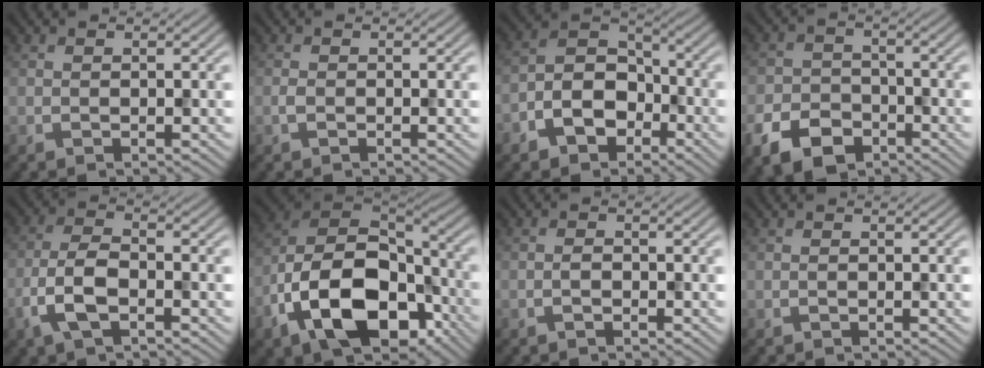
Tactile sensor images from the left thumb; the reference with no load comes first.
{"total": 0.8, "force": [-0.4, 0.4, 0.6], "torque": [-0.016, 0.003, -0.008]}
{"total": 8.6, "force": [-4.3, 5.8, 4.7], "torque": [-0.093, 0.002, -0.095]}
{"total": 7.4, "force": [-4.4, 4.6, 3.7], "torque": [-0.085, -0.009, -0.089]}
{"total": 5.9, "force": [-2.6, 2.5, 4.7], "torque": [-0.105, 0.003, -0.060]}
{"total": 18.4, "force": [-8.0, 11.4, 12.1], "torque": [-0.248, -0.040, -0.144]}
{"total": 1.3, "force": [-0.7, 0.6, 0.9], "torque": [-0.016, 0.004, -0.015]}
{"total": 0.0}